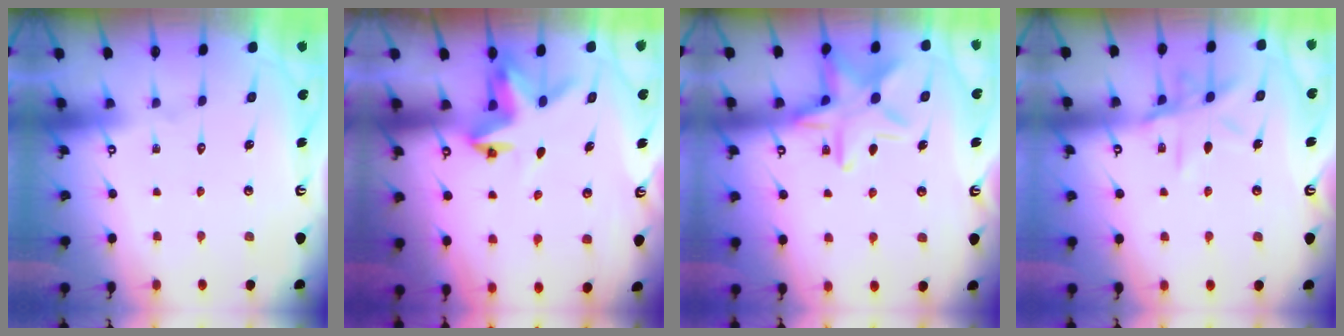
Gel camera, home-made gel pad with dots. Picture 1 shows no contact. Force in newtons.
{"total": 3.8, "press": 3.8, "slide": 0.3}
{"total": 14.9, "press": 14.8, "slide": 1.0}
{"total": 10.8, "press": 10.8, "slide": 0.7}